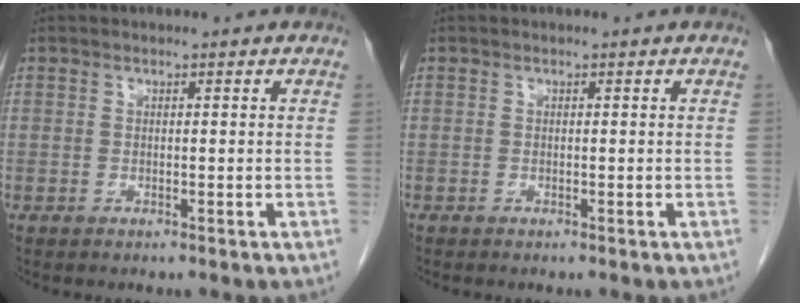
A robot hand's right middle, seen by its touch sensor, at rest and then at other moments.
{"total": 0.0}